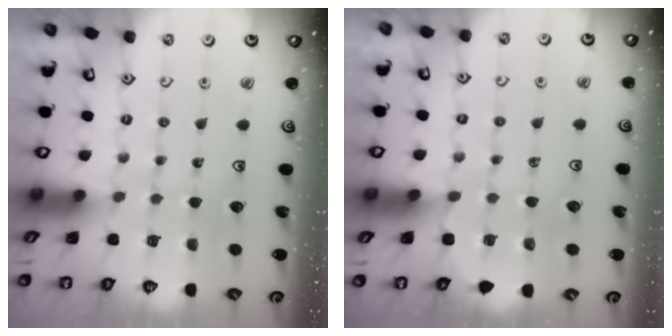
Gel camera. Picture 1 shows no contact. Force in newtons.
{"total": 4.3, "press": 4.3, "slide": 0.4}